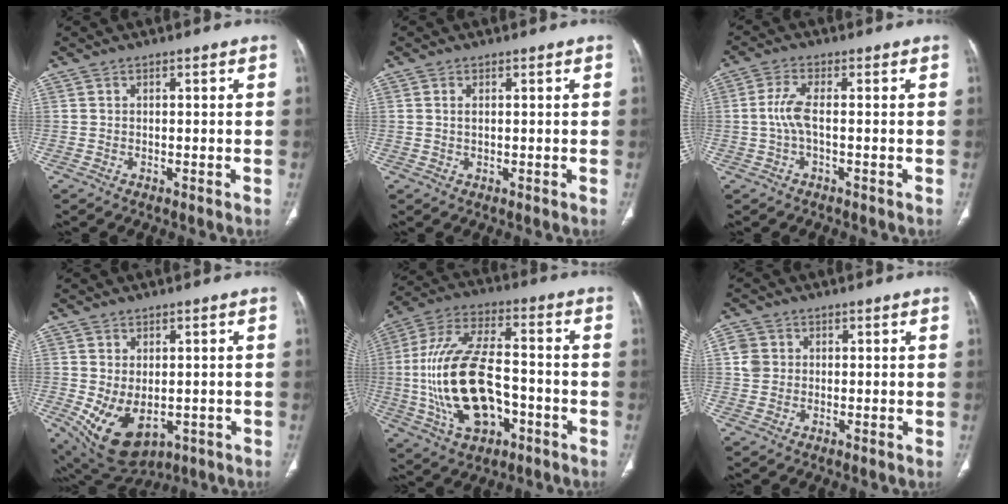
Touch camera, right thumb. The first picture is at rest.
{"total": 1.3, "force": [0.4, 0.6, 1.1], "torque": [-0.025, 0.001, 0.010]}
{"total": 2.8, "force": [-0.7, 1.1, 2.5], "torque": [-0.056, 0.007, -0.017]}
{"total": 11.0, "force": [-2.2, 6.9, 8.3], "torque": [-0.136, -0.008, -0.007]}
{"total": 20.8, "force": [-4.0, 10.9, 17.3], "torque": [-0.345, 0.028, -0.061]}
{"total": 3.5, "force": [0.6, 3.2, 1.4], "torque": [-0.016, 0.001, 0.011]}